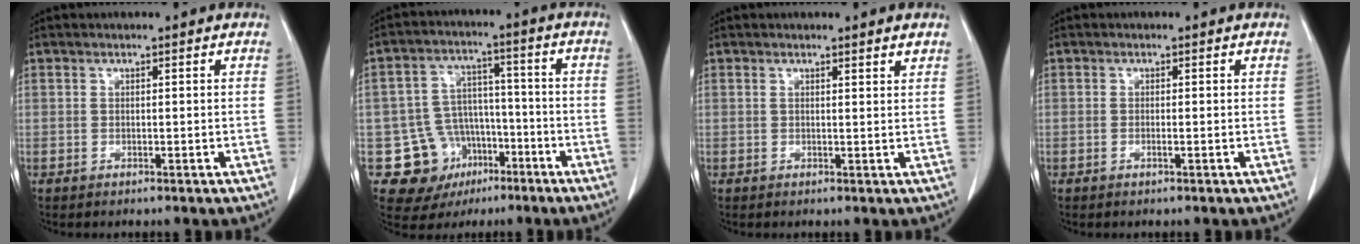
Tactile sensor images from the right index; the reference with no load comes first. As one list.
[{"total": 11.5, "force": [-5.0, 9.9, 3.1], "torque": [-0.049, 0.040, -0.065]}, {"total": 1.5, "force": [1.3, 0.0, 0.8], "torque": [-0.015, 0.001, 0.015]}, {"total": 0.5, "force": [-0.2, 0.0, 0.5], "torque": [-0.008, 0.001, -0.001]}]